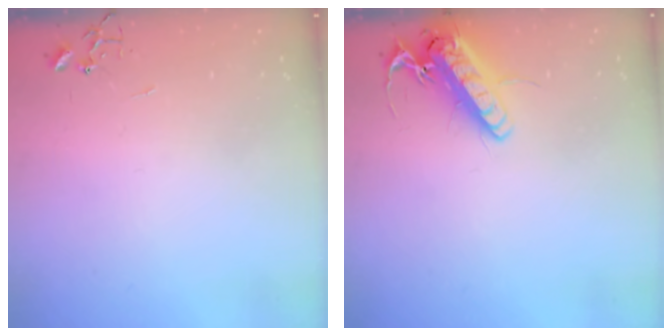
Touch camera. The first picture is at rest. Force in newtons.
{"total": 15.3, "press": 15.1, "slide": 2.6}